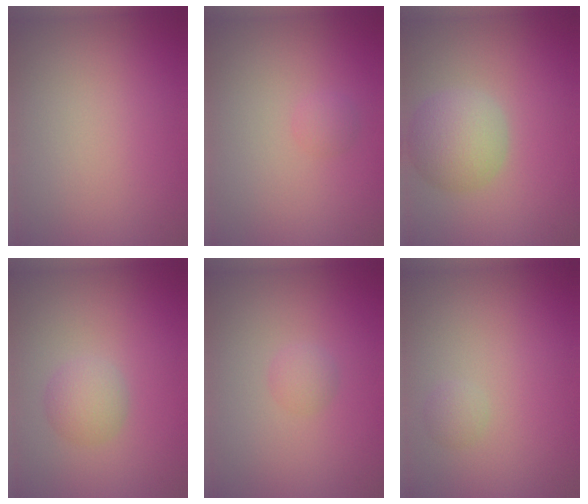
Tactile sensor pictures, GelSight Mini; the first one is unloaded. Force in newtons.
{"total": 0.8, "press": 0.8, "slide": 0.1}
{"total": 4.4, "press": 4.3, "slide": 0.5}
{"total": 2.2, "press": 2.2, "slide": 0.2}
{"total": 1.1, "press": 1.1, "slide": 0.1}
{"total": 0.8, "press": 0.8, "slide": 0.0}